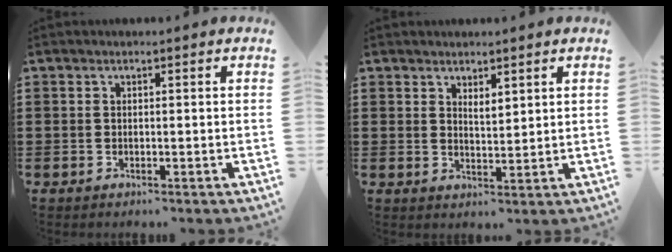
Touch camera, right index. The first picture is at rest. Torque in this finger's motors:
{"motor_torque": [0.48, 0.44, 0.01, 0.05]}